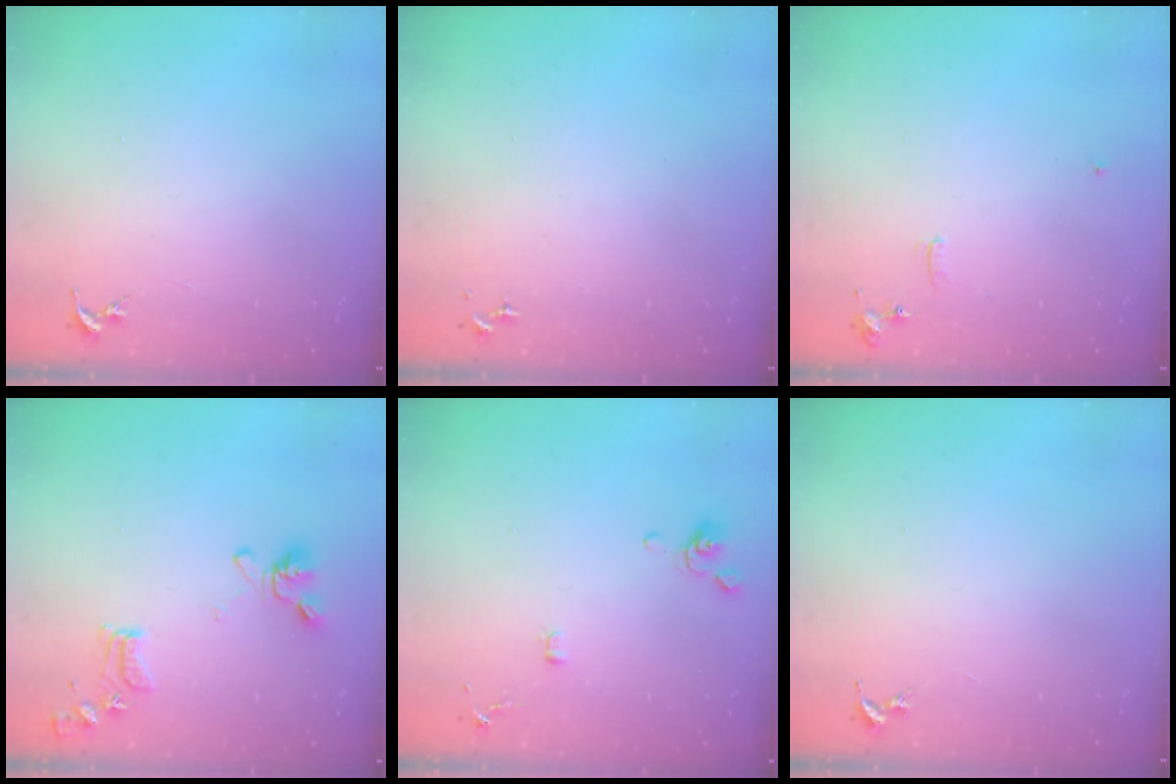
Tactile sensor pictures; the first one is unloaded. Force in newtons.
{"total": 0.0}
{"total": 5.7, "press": 5.6, "slide": 0.7}
{"total": 13.1, "press": 13.0, "slide": 1.9}
{"total": 3.5, "press": 3.4, "slide": 0.7}
{"total": 0.0}